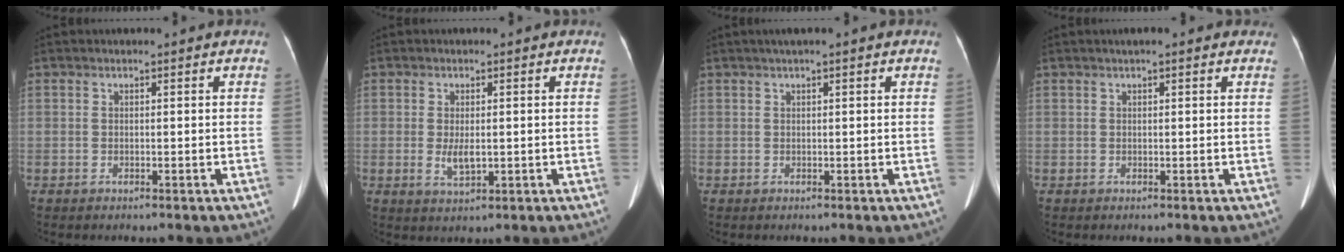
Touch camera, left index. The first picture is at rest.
{"total": 3.1, "force": [-0.2, 1.3, 2.8], "torque": [-0.053, -0.006, 0.001]}
{"total": 1.9, "force": [1.0, 0.0, 1.6], "torque": [-0.032, 0.014, 0.018]}
{"total": 2.3, "force": [1.5, 0.6, 1.7], "torque": [-0.023, 0.018, 0.017]}